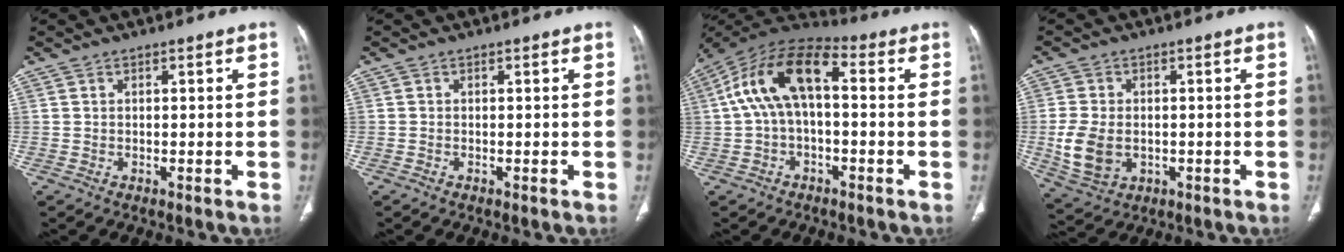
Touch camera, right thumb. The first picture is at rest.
{"total": 0.0}
{"total": 13.6, "force": [1.0, 7.1, 11.6], "torque": [-0.217, 0.048, 0.006]}
{"total": 9.0, "force": [-1.2, 6.4, 6.2], "torque": [-0.122, -0.005, -0.011]}